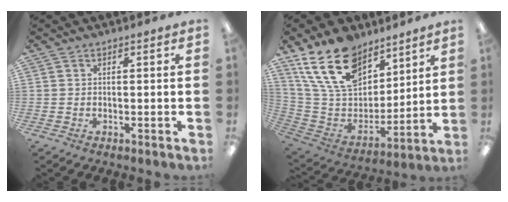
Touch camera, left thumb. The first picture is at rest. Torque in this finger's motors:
{"motor_torque": [2.92, 1.95, 1.54, -1.23, 0.59]}